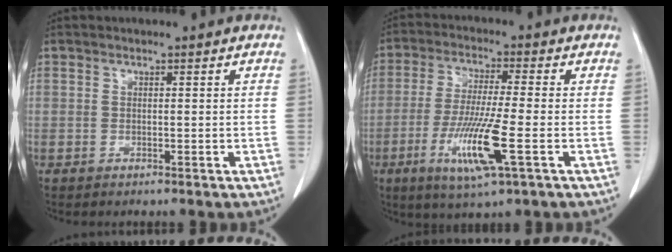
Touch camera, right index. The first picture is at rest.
{"total": 11.1, "force": [-3.9, 0.2, 10.4], "torque": [-0.208, -0.022, -0.074]}